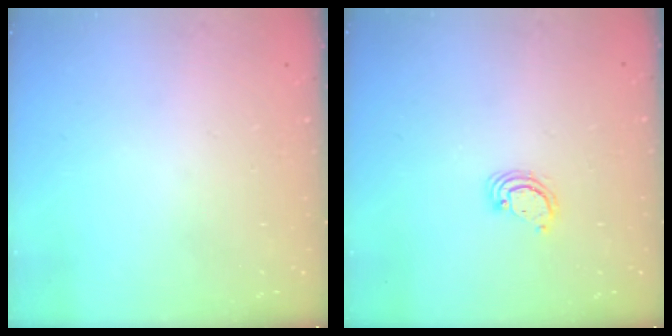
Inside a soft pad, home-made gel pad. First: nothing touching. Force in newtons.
{"total": 2.9, "press": 2.9, "slide": 0.3}